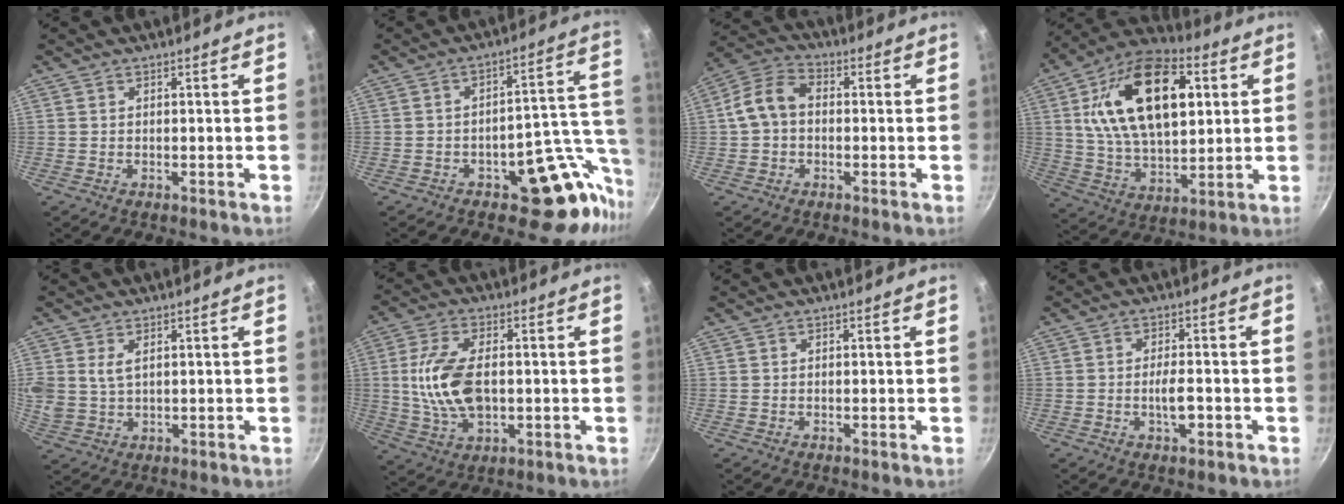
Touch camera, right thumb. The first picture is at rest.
{"total": 15.7, "force": [-8.7, 6.9, 11.1], "torque": [-0.053, 0.102, -0.110]}
{"total": 8.4, "force": [0.0, 6.1, 5.8], "torque": [-0.106, 0.029, -0.011]}
{"total": 23.9, "force": [6.1, 13.2, 19.0], "torque": [-0.302, -0.004, 0.101]}
{"total": 5.4, "force": [1.6, 3.4, 3.9], "torque": [-0.088, -0.002, 0.042]}
{"total": 12.7, "force": [0.4, 6.9, 10.7], "torque": [-0.213, 0.001, 0.013]}
{"total": 0.0}
{"total": 3.8, "force": [-1.1, 1.4, 3.4], "torque": [-0.056, 0.006, -0.017]}